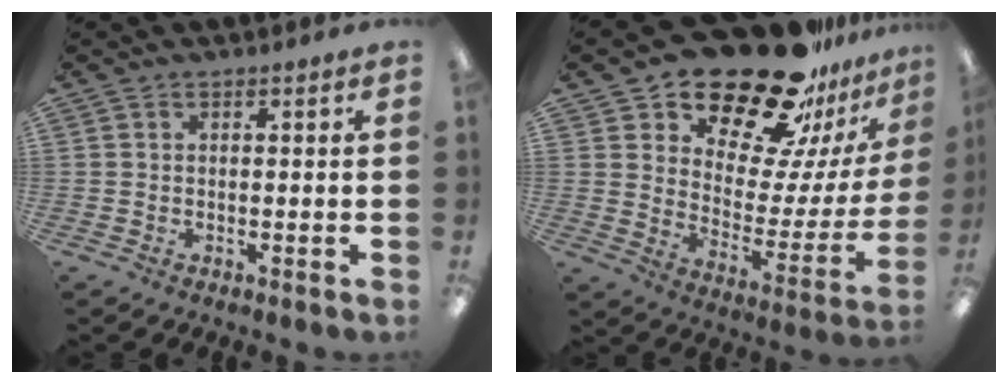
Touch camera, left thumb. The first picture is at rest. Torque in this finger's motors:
{"motor_torque": [0.38, 0.97, 1.45, -1.32, 0.07]}